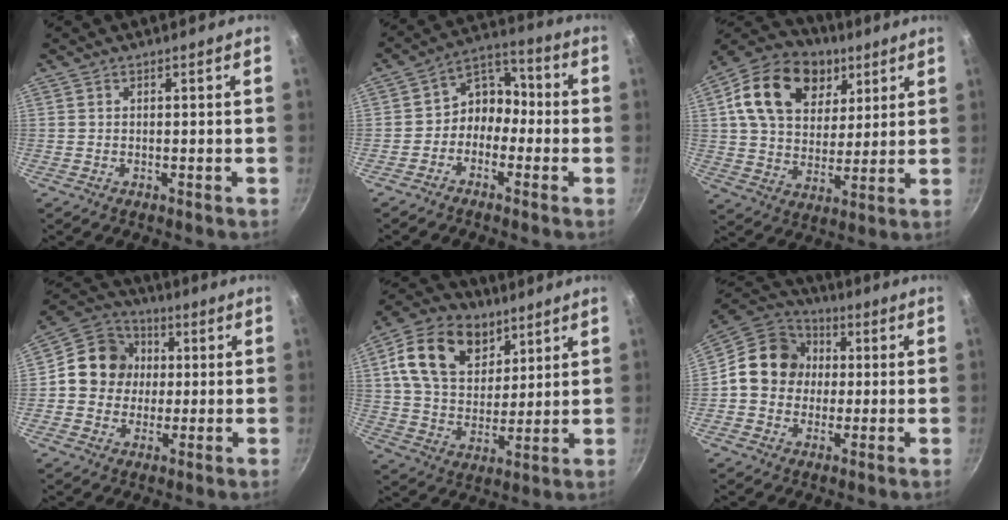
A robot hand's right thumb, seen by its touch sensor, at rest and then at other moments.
{"total": 7.8, "force": [-2.1, 6.3, 4.0], "torque": [-0.025, 0.050, -0.056]}
{"total": 20.4, "force": [8.0, 14.7, 11.8], "torque": [-0.187, -0.006, 0.129]}
{"total": 11.9, "force": [0.9, 10.8, 4.8], "torque": [-0.045, 0.019, -0.005]}
{"total": 17.4, "force": [7.7, 12.0, 9.9], "torque": [-0.151, -0.021, 0.130]}
{"total": 13.3, "force": [0.8, 11.7, 6.2], "torque": [-0.070, 0.025, -0.007]}